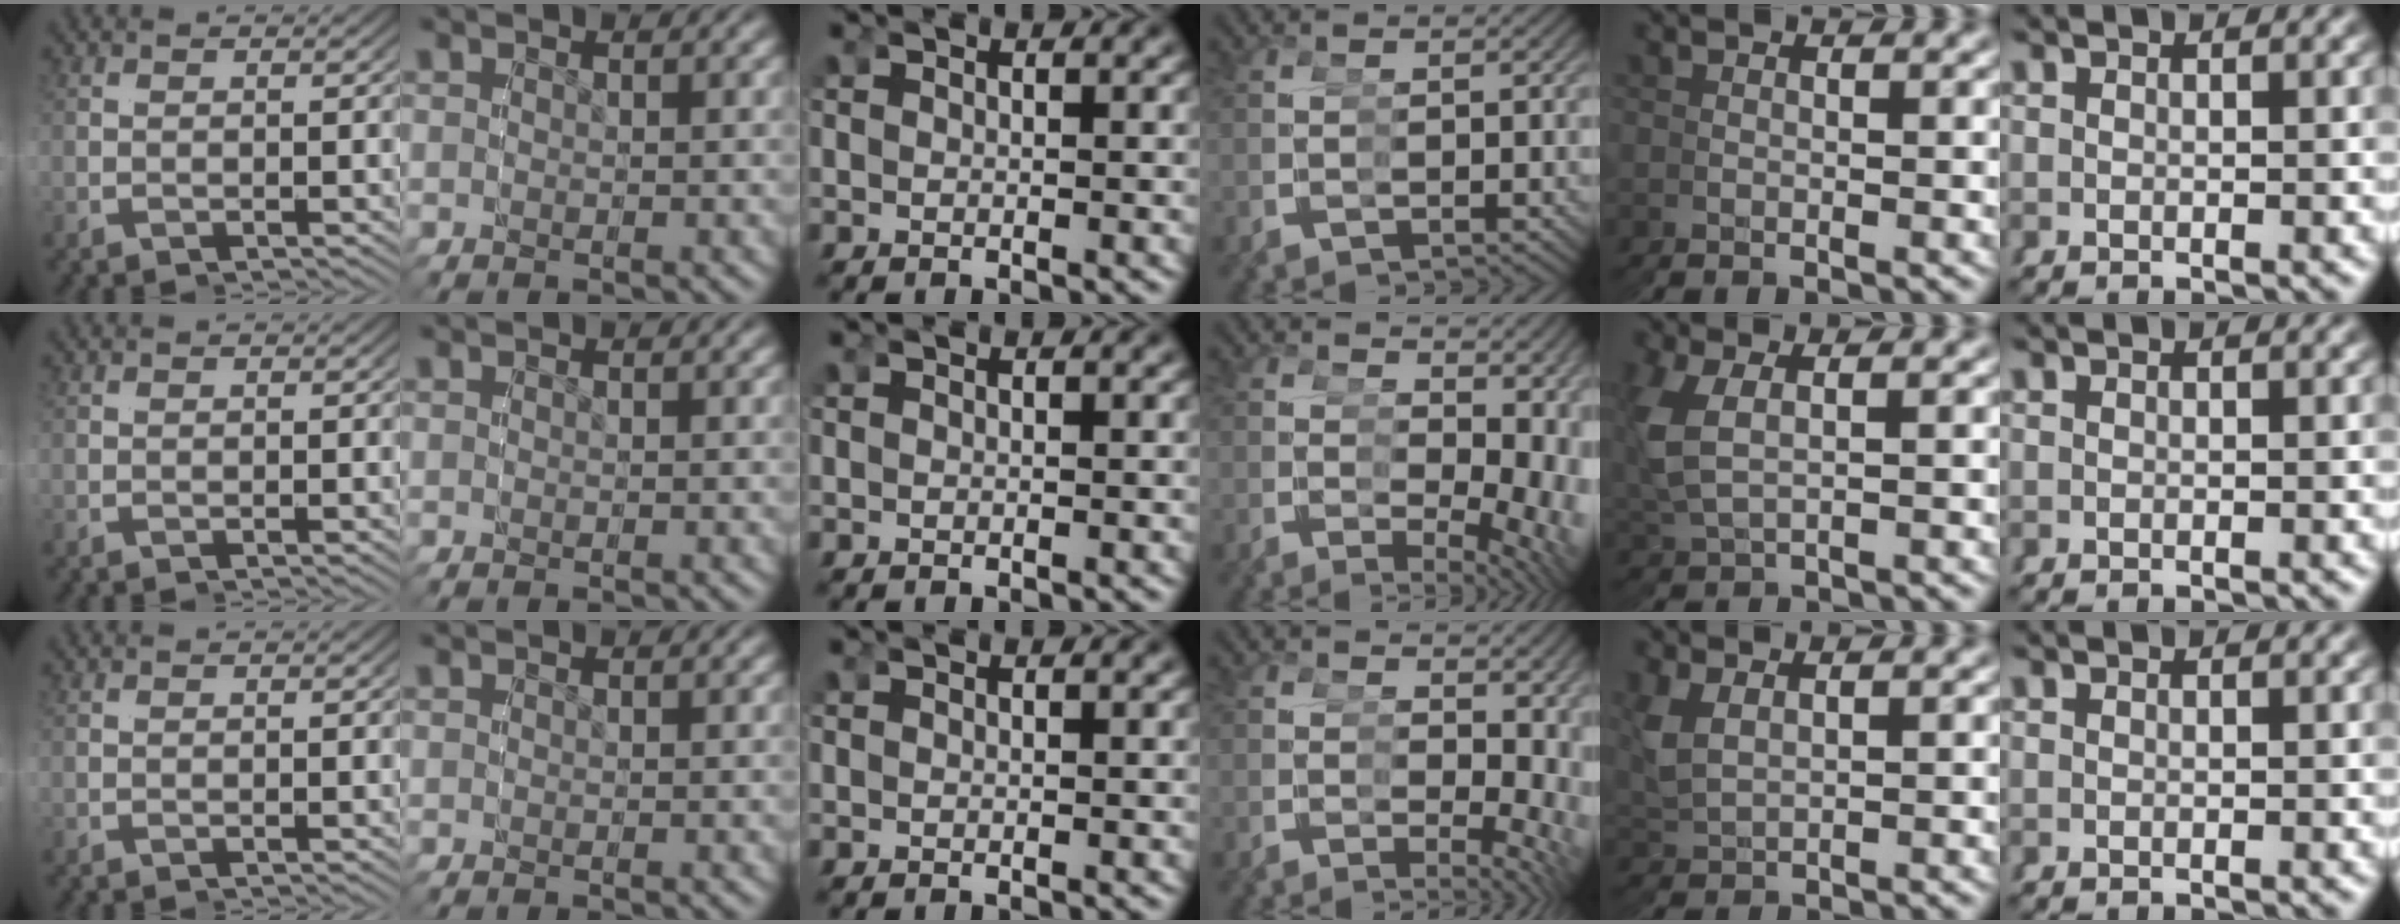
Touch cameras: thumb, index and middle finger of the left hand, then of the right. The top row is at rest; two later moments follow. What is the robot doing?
{"motion": "grasp_and_lifting", "object": "legos"}